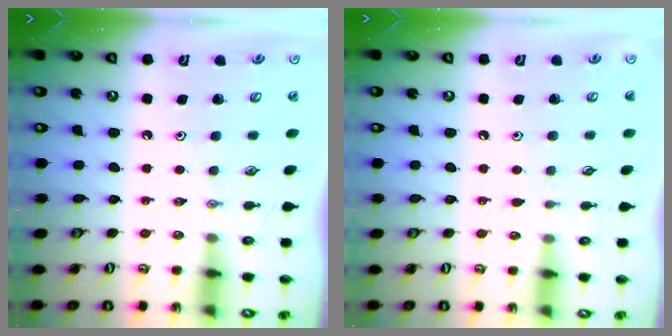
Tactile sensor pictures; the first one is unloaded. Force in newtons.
{"total": 2.9, "press": 2.9, "slide": 0.4}